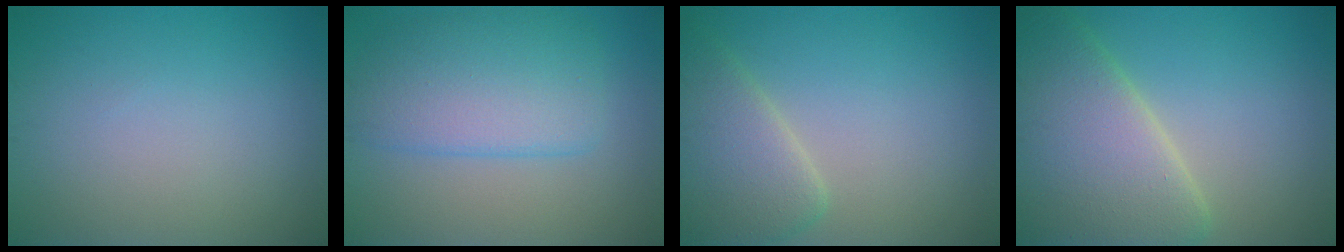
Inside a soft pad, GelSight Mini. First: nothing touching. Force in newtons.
{"total": 6.0, "press": 5.9, "slide": 0.4}
{"total": 4.9, "press": 4.8, "slide": 0.5}
{"total": 10.2, "press": 10.2, "slide": 0.5}